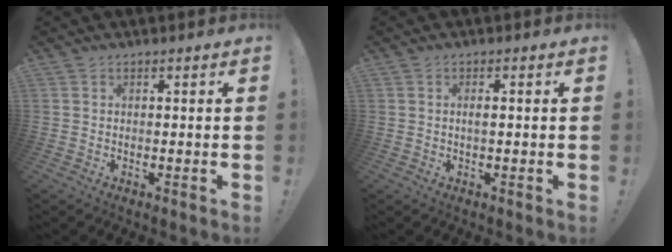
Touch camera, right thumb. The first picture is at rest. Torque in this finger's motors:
{"motor_torque": [-0.16, 0.04, -0.03, 0.17, 0.05]}